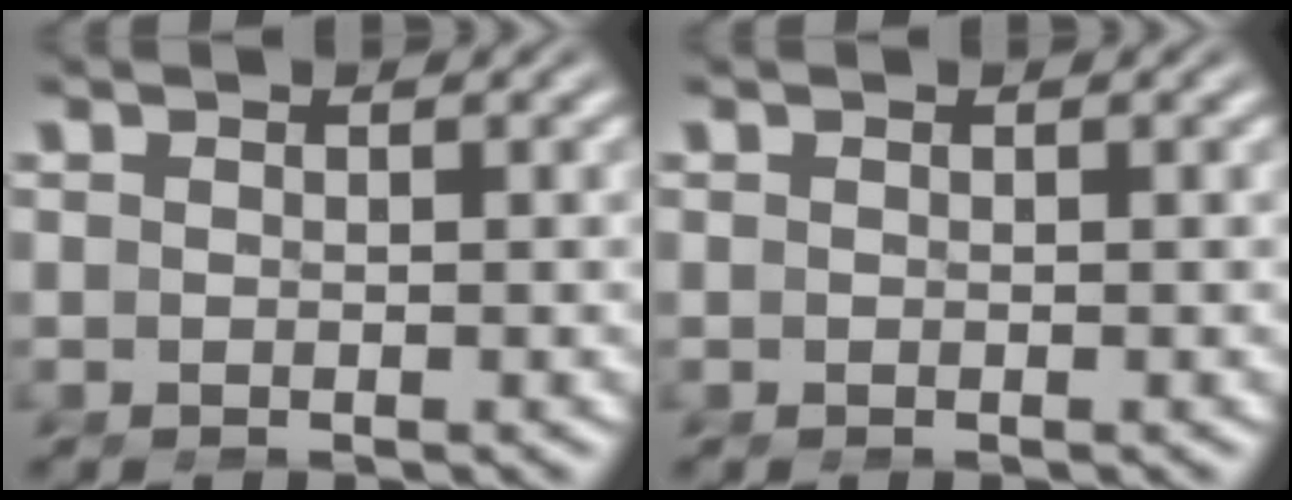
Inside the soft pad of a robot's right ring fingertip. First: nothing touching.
{"total": 0.0}